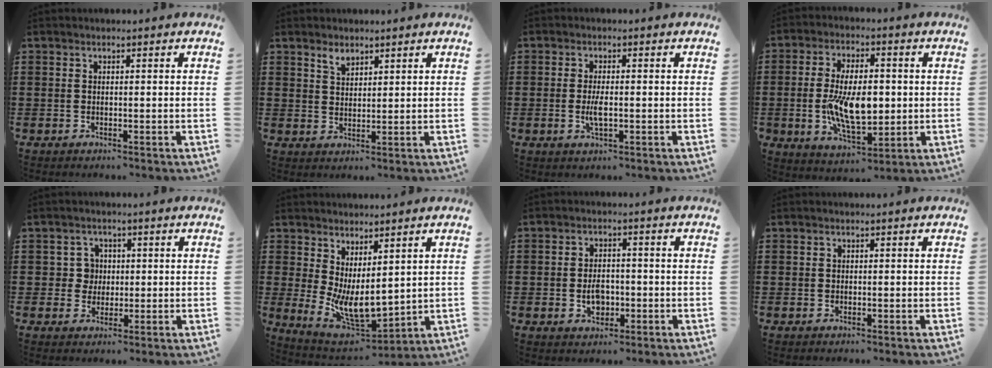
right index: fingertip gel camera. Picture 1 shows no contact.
{"total": 2.1, "force": [1.9, 0.6, 0.7], "torque": [-0.017, 0.001, 0.037]}
{"total": 3.2, "force": [-0.5, 1.0, 3.0], "torque": [-0.068, -0.006, -0.013]}
{"total": 11.0, "force": [-0.4, 5.4, 9.5], "torque": [-0.177, -0.001, -0.011]}
{"total": 3.0, "force": [0.1, 2.7, 1.2], "torque": [-0.034, 0.009, 0.000]}
{"total": 7.3, "force": [0.9, 3.5, 6.4], "torque": [-0.136, -0.020, 0.028]}
{"total": 3.8, "force": [-0.8, 2.7, 2.5], "torque": [-0.043, 0.001, -0.018]}
{"total": 0.0}